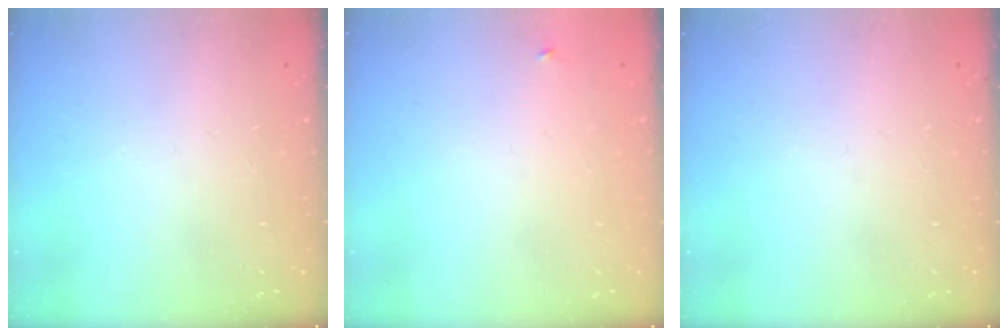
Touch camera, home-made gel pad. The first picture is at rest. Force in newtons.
{"total": 2.3, "press": 2.3, "slide": 0.2}
{"total": 0.0}